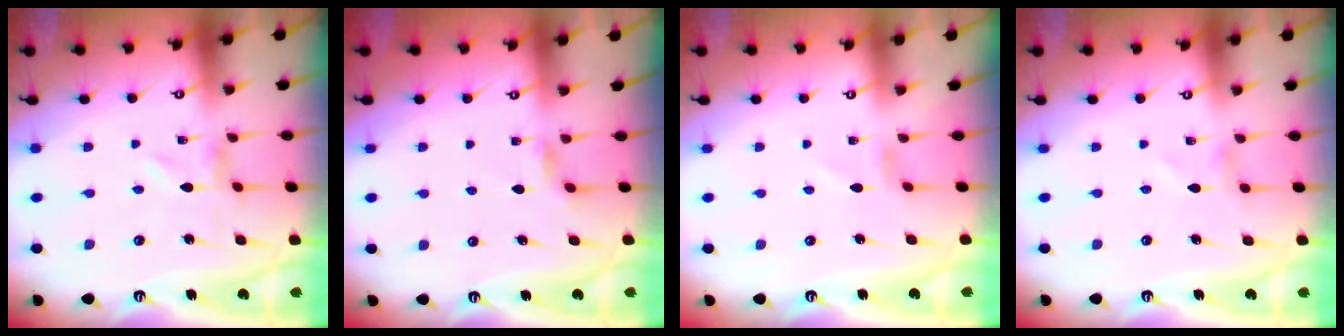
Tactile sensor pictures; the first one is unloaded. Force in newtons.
{"total": 2.3, "press": 2.3, "slide": 0.4}
{"total": 1.1, "press": 1.0, "slide": 0.3}
{"total": 0.0}